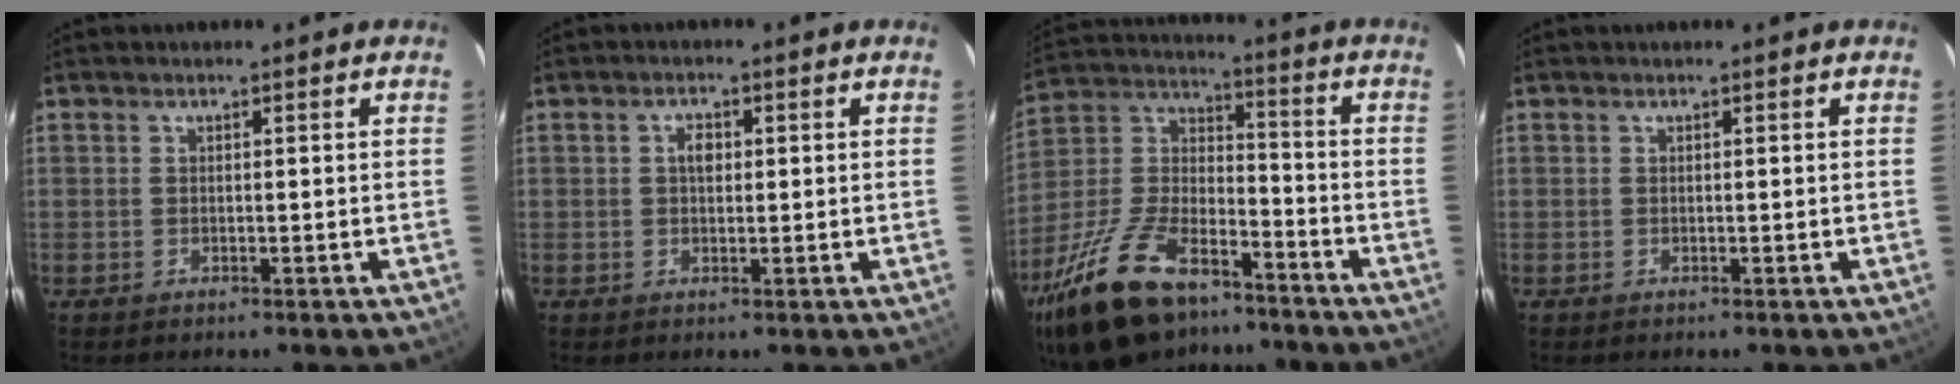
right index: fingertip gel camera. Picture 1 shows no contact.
{"total": 2.3, "force": [0.4, 1.5, 1.7], "torque": [-0.028, 0.008, 0.005]}
{"total": 25.1, "force": [-16.6, 11.7, 14.6], "torque": [-0.308, -0.001, -0.282]}
{"total": 0.0}